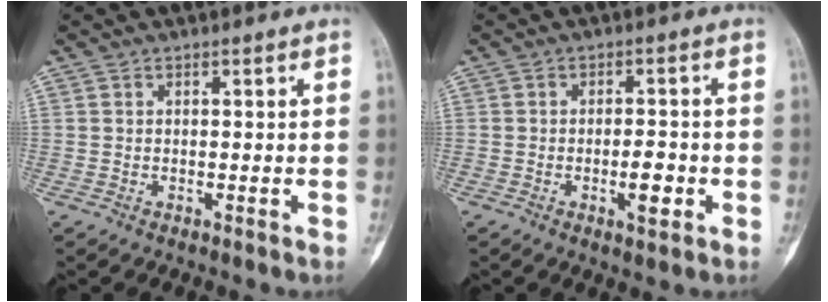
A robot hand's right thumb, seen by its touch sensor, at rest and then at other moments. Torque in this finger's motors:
{"motor_torque": [0.96, 0.82, 0.46, -0.30, 0.07]}